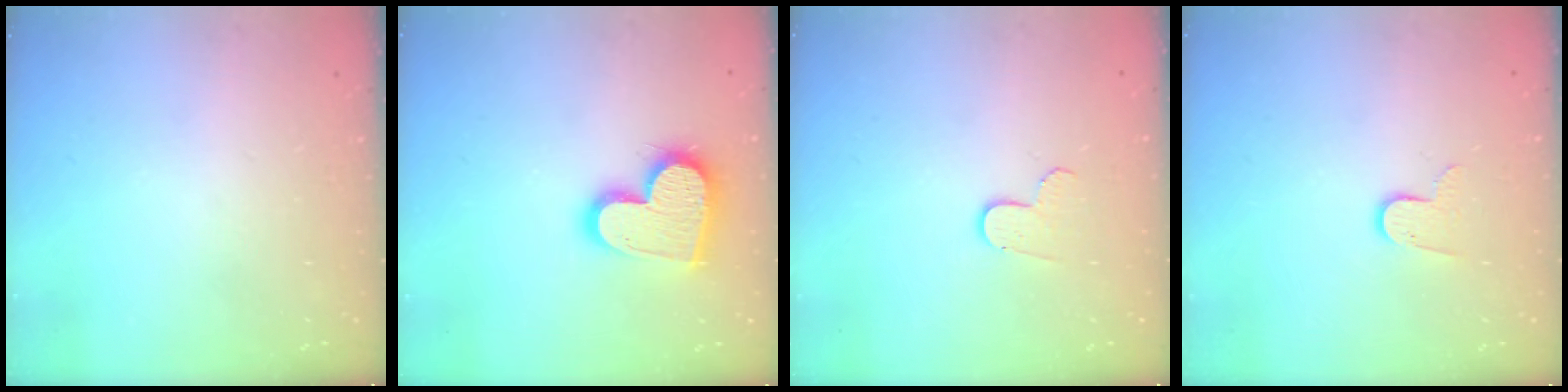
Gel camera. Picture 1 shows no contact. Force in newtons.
{"total": 17.0, "press": 17.0, "slide": 1.5}
{"total": 5.6, "press": 5.6, "slide": 0.5}
{"total": 7.2, "press": 7.2, "slide": 0.5}